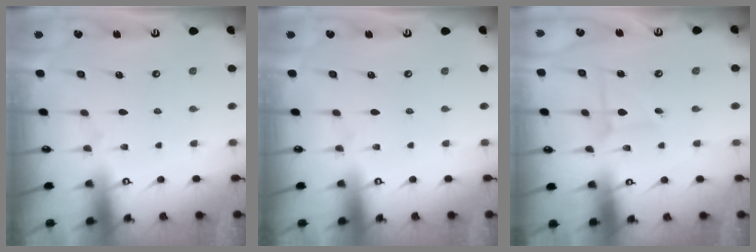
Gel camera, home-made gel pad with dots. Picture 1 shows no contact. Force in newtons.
{"total": 0.0}
{"total": 2.2, "press": 2.2, "slide": 0.0}